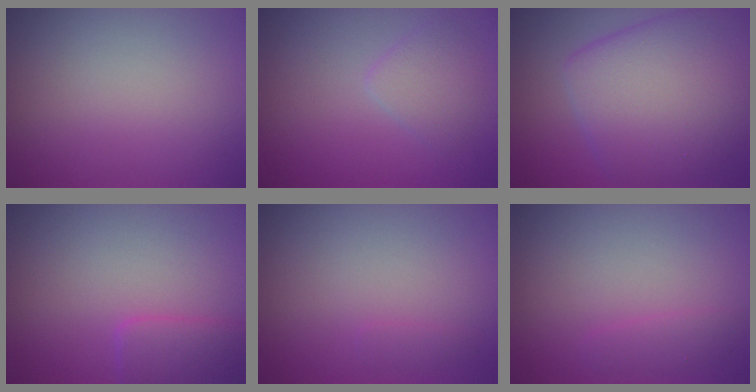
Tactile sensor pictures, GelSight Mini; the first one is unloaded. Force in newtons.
{"total": 2.0, "press": 2.0, "slide": 0.1}
{"total": 8.7, "press": 8.7, "slide": 0.4}
{"total": 2.7, "press": 2.7, "slide": 0.1}
{"total": 0.6, "press": 0.6, "slide": 0.0}
{"total": 1.2, "press": 1.2, "slide": 0.1}